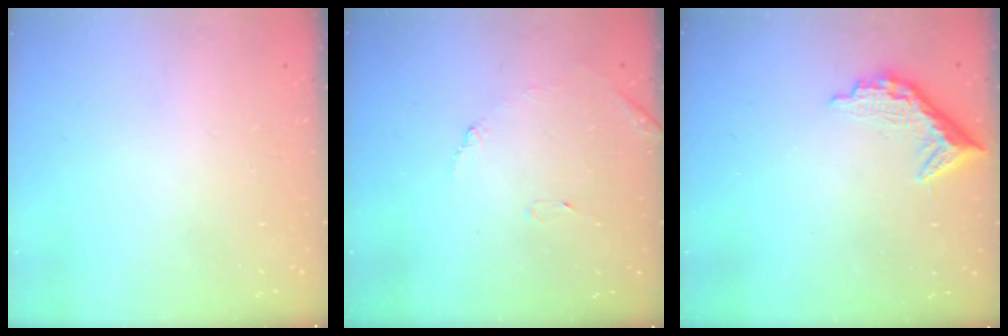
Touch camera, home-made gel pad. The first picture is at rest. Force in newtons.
{"total": 7.4, "press": 7.4, "slide": 0.4}
{"total": 9.9, "press": 9.9, "slide": 0.7}